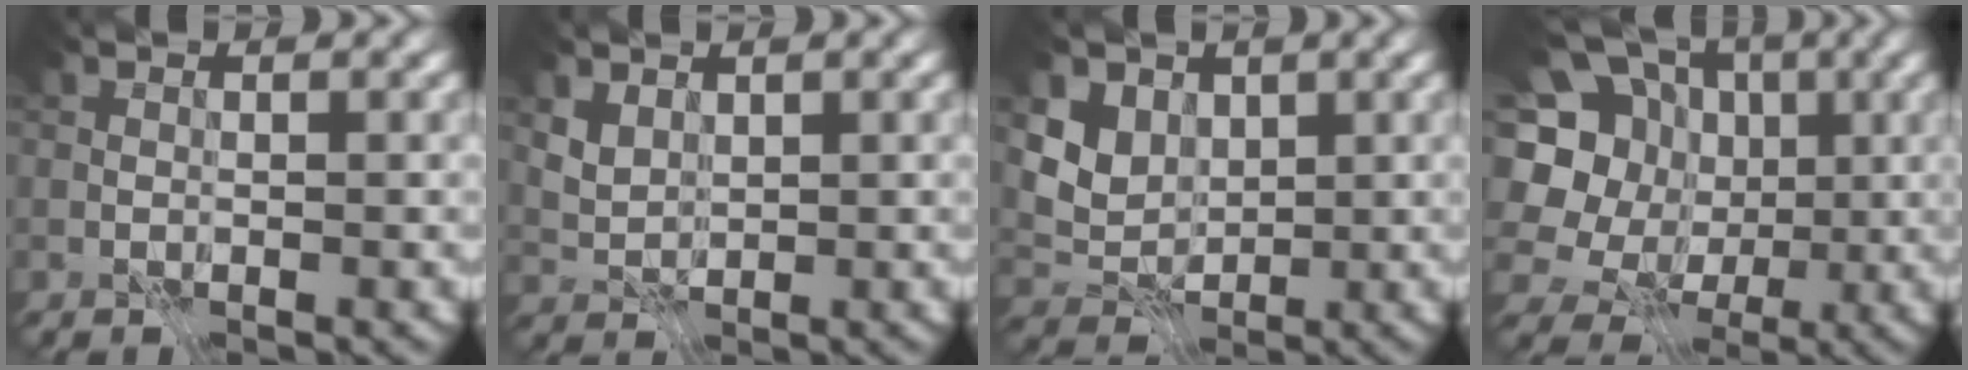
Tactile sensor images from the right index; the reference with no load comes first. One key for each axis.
{"total": 2.3, "fx": 1.4, "fy": 1.6, "fz": 1.0, "tx": -0.027, "ty": -0.003, "tz": 0.029}
{"total": 5.3, "fx": 2.6, "fy": 4.1, "fz": 2.1, "tx": -0.060, "ty": -0.013, "tz": 0.060}
{"total": 14.2, "fx": 1.2, "fy": 12.5, "fz": 6.6, "tx": -0.169, "ty": 0.035, "tz": 0.006}